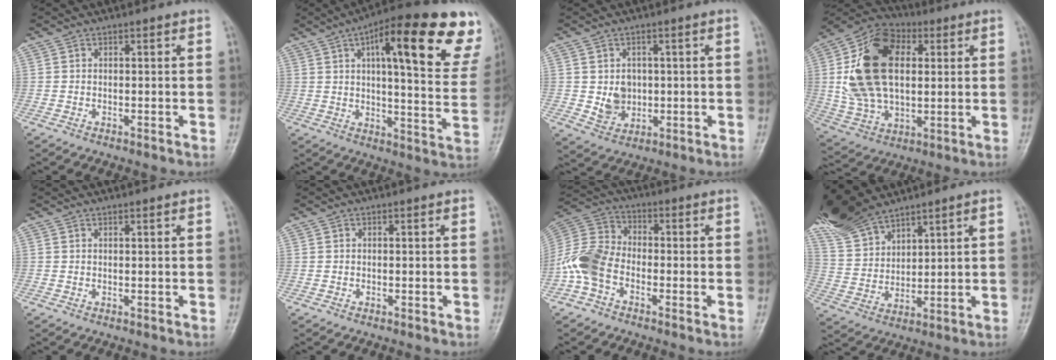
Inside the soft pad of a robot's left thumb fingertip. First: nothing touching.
{"total": 25.4, "force": [12.3, 7.4, 21.0], "torque": [-0.260, -0.016, 0.161]}
{"total": 5.3, "force": [0.1, 4.5, 2.8], "torque": [-0.021, -0.004, 0.012]}
{"total": 20.3, "force": [3.4, 12.9, 15.3], "torque": [-0.267, 0.003, 0.064]}
{"total": 0.7, "force": [0.6, 0.0, 0.4], "torque": [-0.004, 0.000, 0.010]}
{"total": 0.0}
{"total": 9.6, "force": [-3.5, 6.4, 6.2], "torque": [-0.131, 0.031, -0.084]}
{"total": 14.2, "force": [11.6, 5.1, 6.3], "torque": [-0.125, -0.027, 0.243]}